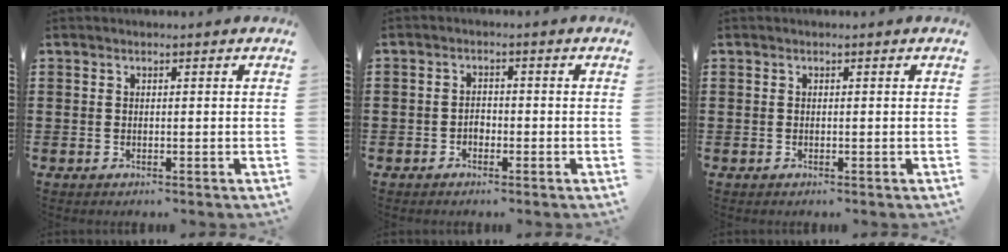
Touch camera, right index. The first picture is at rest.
{"total": 1.5, "force": [-1.0, 0.8, 0.7], "torque": [-0.016, -0.001, -0.020]}
{"total": 0.0}